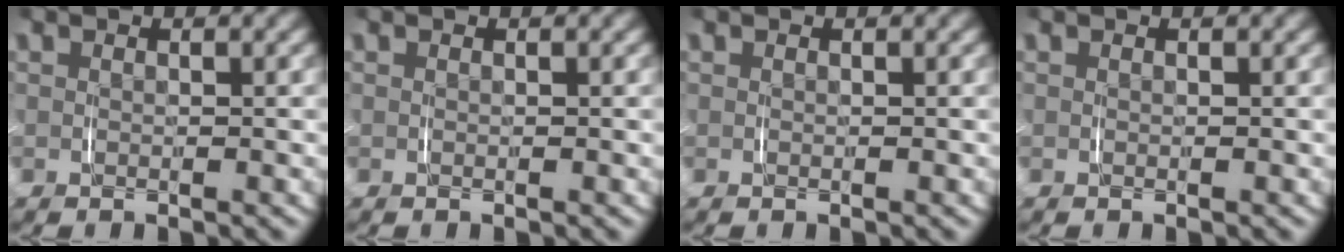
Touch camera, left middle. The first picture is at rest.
{"total": 0.0}
{"total": 0.0}
{"total": 0.0}